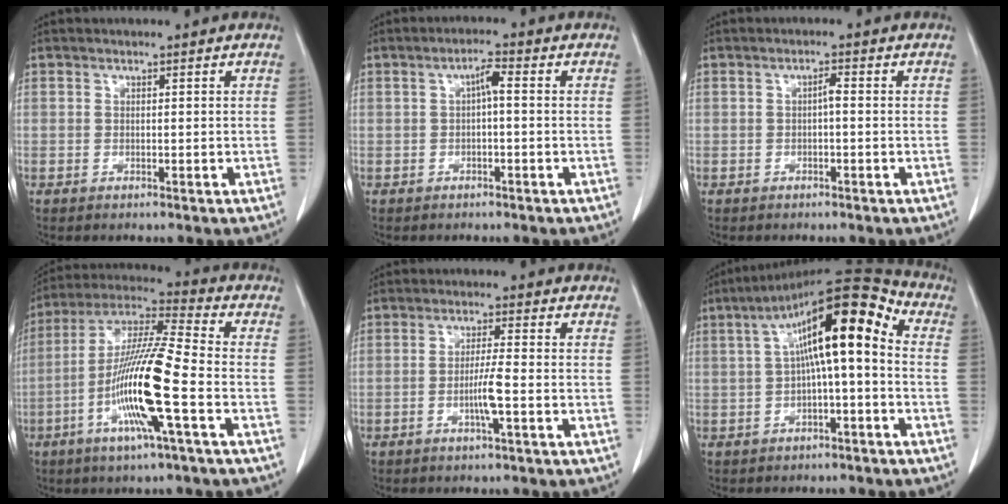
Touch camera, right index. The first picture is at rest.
{"total": 2.5, "force": [0.1, 0.4, 2.5], "torque": [-0.043, 0.009, 0.001]}
{"total": 1.3, "force": [-0.2, 0.2, 1.3], "torque": [-0.022, 0.004, -0.003]}
{"total": 15.5, "force": [-4.7, 0.0, 14.8], "torque": [-0.292, -0.004, -0.095]}
{"total": 3.8, "force": [-1.2, -0.4, 3.6], "torque": [-0.069, -0.002, -0.022]}
{"total": 13.6, "force": [1.4, 2.8, 13.2], "torque": [-0.208, 0.057, 0.020]}